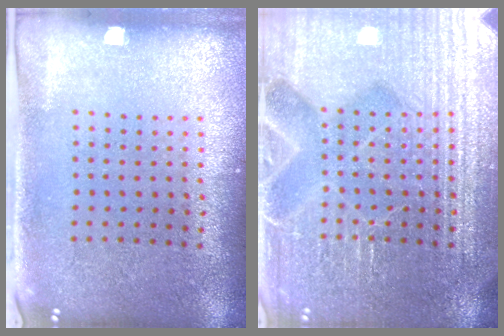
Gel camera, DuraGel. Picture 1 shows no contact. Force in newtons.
{"total": 7.5, "press": 7.5, "slide": 1.1}